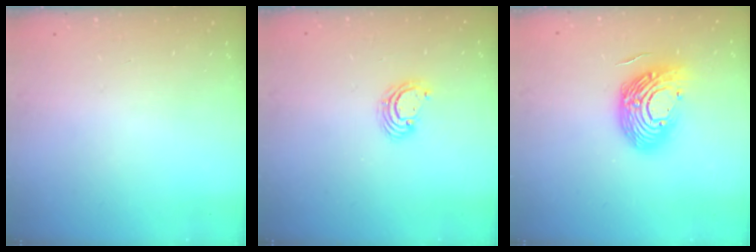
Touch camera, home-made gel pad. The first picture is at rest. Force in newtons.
{"total": 3.3, "press": 3.3, "slide": 0.2}
{"total": 15.4, "press": 15.3, "slide": 1.4}